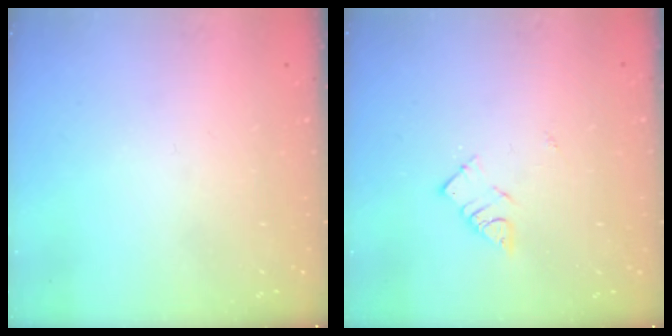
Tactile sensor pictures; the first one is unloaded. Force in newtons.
{"total": 5.2, "press": 5.2, "slide": 0.1}